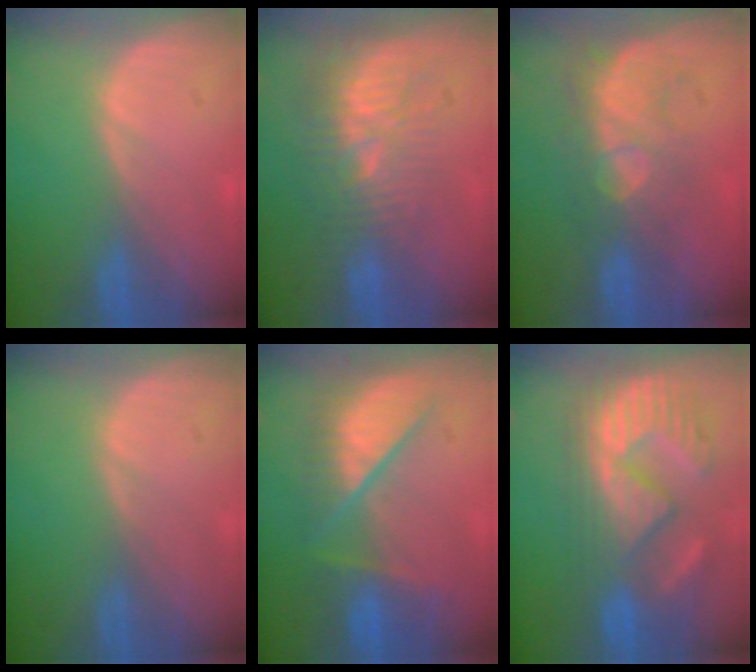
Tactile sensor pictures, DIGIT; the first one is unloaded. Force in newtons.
{"total": 10.3, "press": 8.9, "slide": 5.1}
{"total": 8.7, "press": 7.6, "slide": 4.3}
{"total": 0.0}
{"total": 8.5, "press": 8.4, "slide": 0.7}
{"total": 11.4, "press": 11.0, "slide": 3.3}